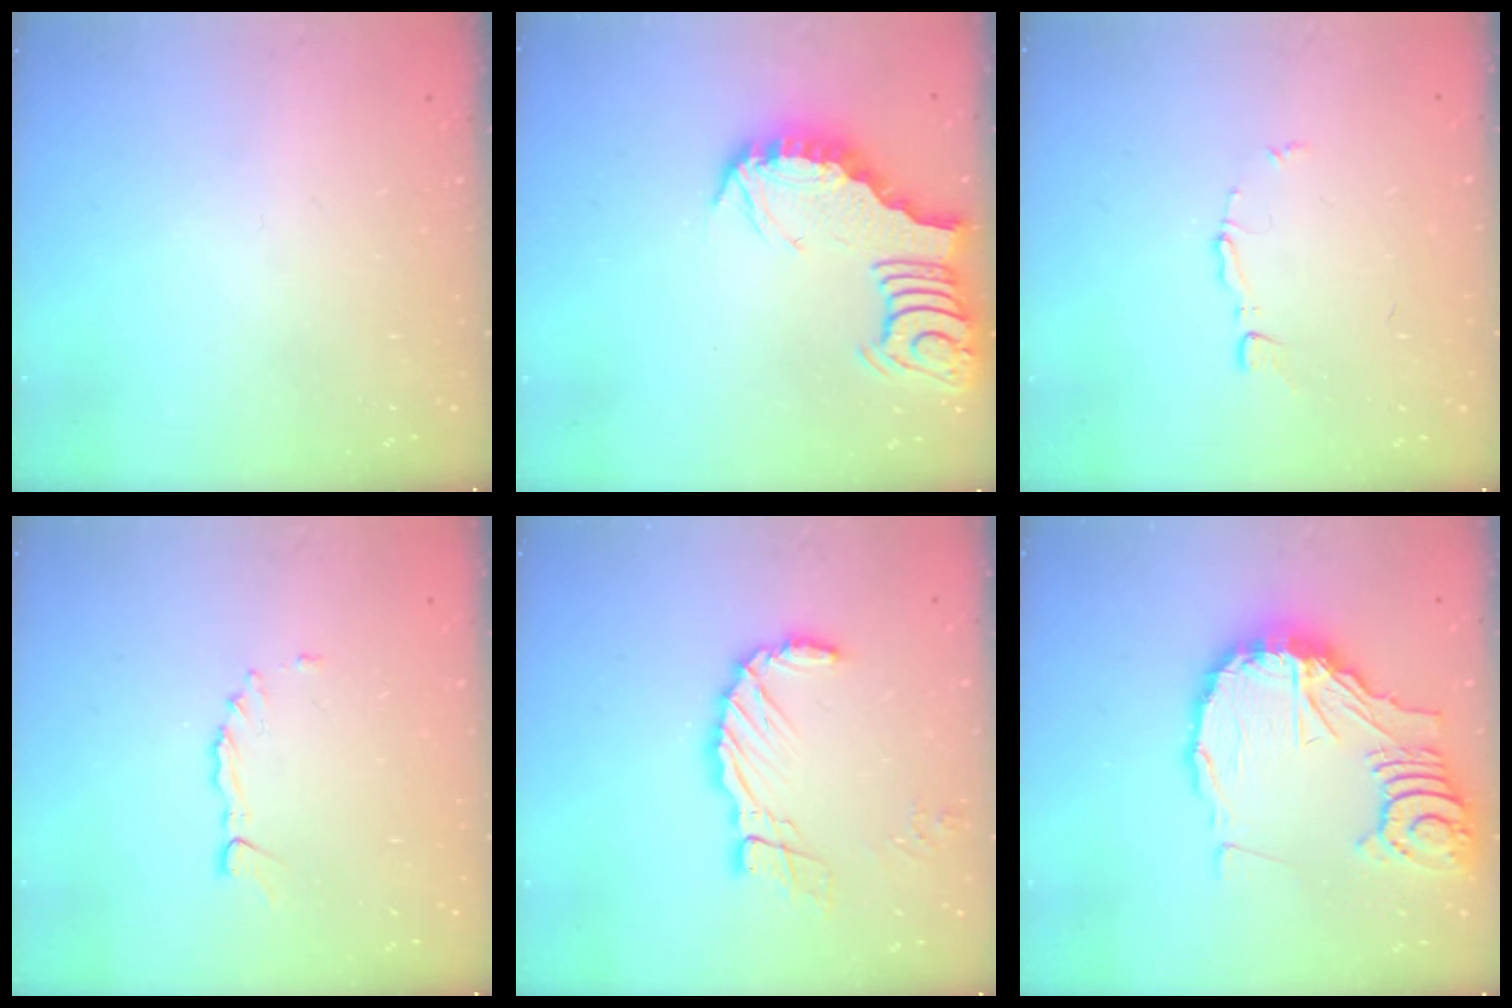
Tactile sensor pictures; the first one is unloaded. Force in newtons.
{"total": 3.4, "press": 3.4, "slide": 0.4}
{"total": 4.5, "press": 4.5, "slide": 0.3}
{"total": 2.3, "press": 2.3, "slide": 0.2}
{"total": 9.9, "press": 9.8, "slide": 1.0}
{"total": 19.8, "press": 19.7, "slide": 2.2}